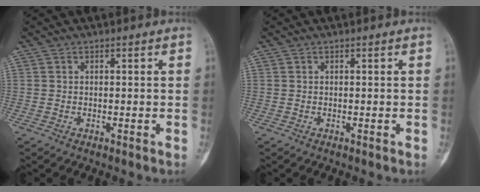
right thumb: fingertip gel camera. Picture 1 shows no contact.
{"total": 0.0}